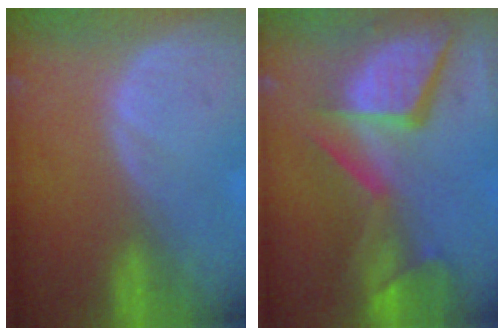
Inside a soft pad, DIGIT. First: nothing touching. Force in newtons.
{"total": 13.7, "press": 11.2, "slide": 7.9}